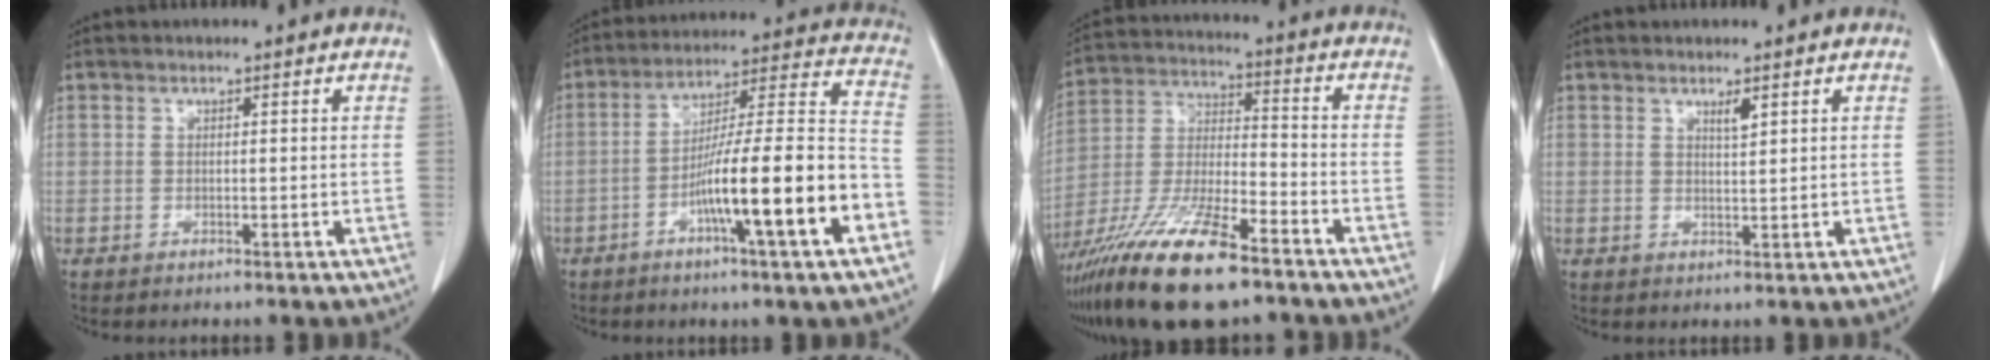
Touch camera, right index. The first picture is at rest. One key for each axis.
{"total": 17.9, "fx": -6.6, "fy": 0.3, "fz": 16.6, "tx": -0.263, "ty": 0.004, "tz": -0.107}
{"total": 17.0, "fx": -11.4, "fy": 2.8, "fz": 12.2, "tx": -0.260, "ty": -0.028, "tz": -0.212}
{"total": 1.8, "fx": 1.2, "fy": 0.1, "fz": 1.3, "tx": -0.022, "ty": -0.008, "tz": 0.021}